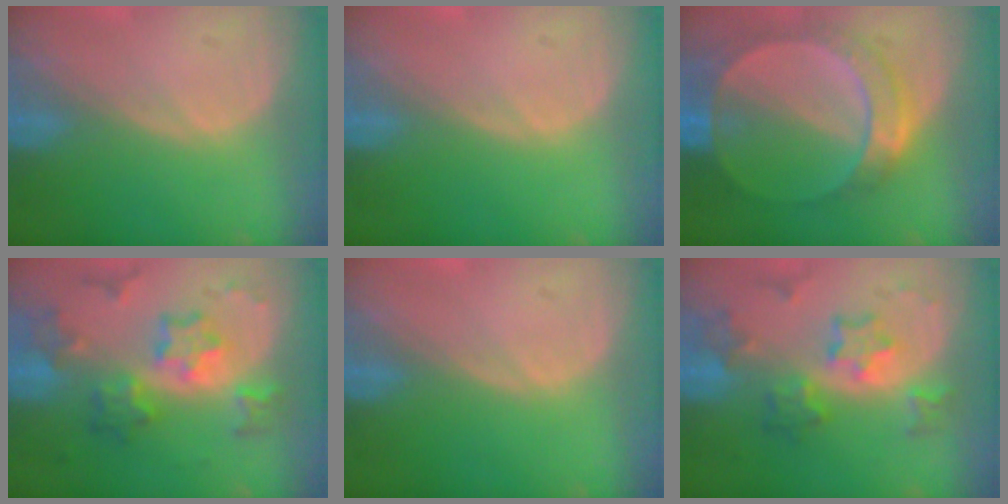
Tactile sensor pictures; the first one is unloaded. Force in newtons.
{"total": 0.0}
{"total": 7.8, "press": 7.5, "slide": 2.0}
{"total": 8.3, "press": 8.3, "slide": 0.6}
{"total": 0.0}
{"total": 6.8, "press": 6.8, "slide": 0.2}